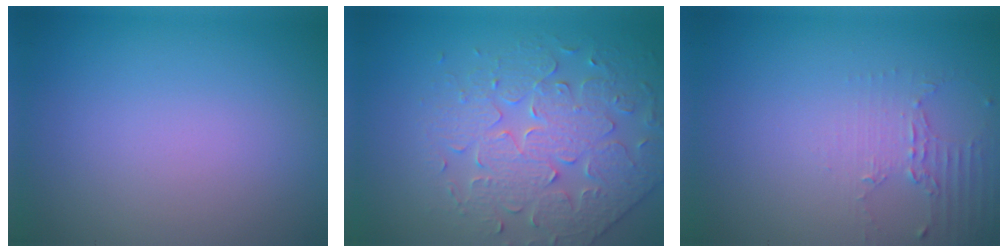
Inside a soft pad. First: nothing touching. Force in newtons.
{"total": 4.6, "press": 4.6, "slide": 0.5}
{"total": 2.0, "press": 1.5, "slide": 1.4}